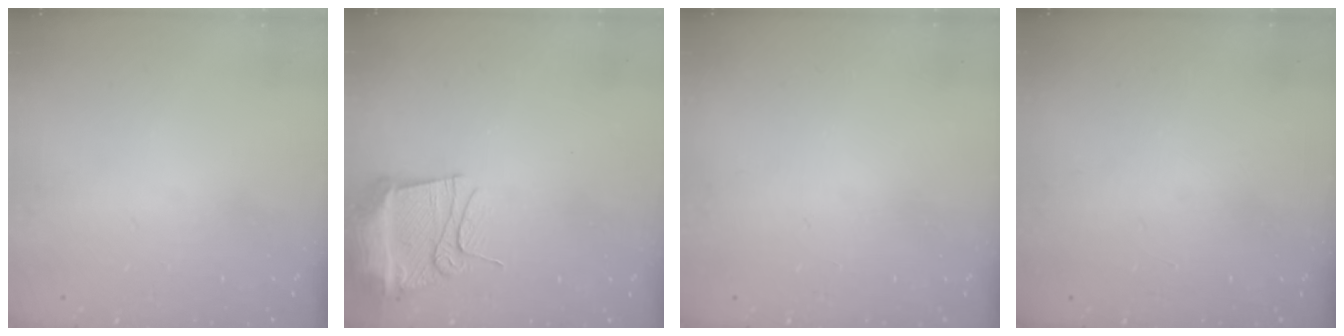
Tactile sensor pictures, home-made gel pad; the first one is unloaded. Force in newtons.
{"total": 12.1, "press": 12.0, "slide": 1.4}
{"total": 0.0}
{"total": 1.0, "press": 0.0, "slide": 1.0}